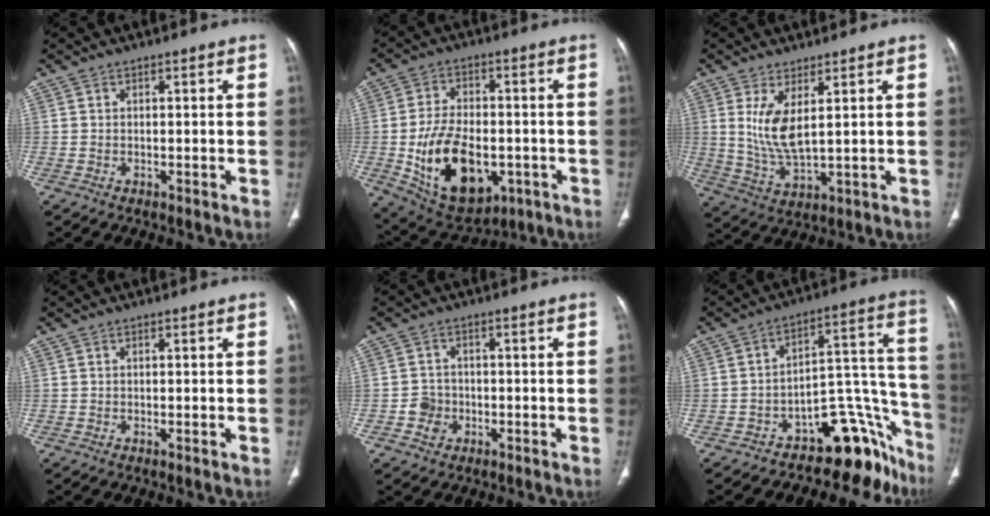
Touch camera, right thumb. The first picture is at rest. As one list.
[{"total": 18.0, "force": [-4.2, 10.9, 13.6], "torque": [-0.211, 0.007, -0.046]}, {"total": 8.0, "force": [2.4, 2.8, 7.1], "torque": [-0.149, -0.028, 0.060]}, {"total": 0.0}, {"total": 3.5, "force": [-1.2, 3.1, 1.0], "torque": [-0.001, 0.011, -0.022]}, {"total": 16.6, "force": [-12.1, 7.9, 8.2], "torque": [-0.020, 0.148, -0.171]}]